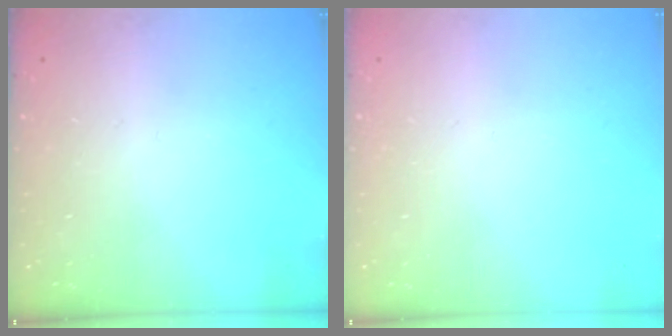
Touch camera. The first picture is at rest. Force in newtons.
{"total": 0.0}